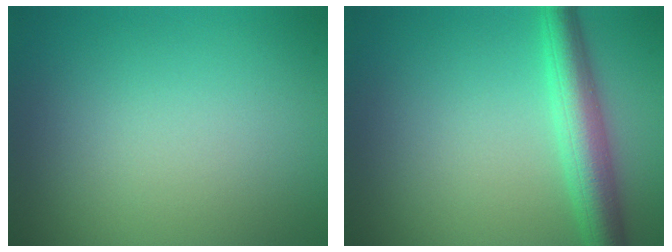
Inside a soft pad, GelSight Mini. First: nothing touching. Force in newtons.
{"total": 4.7, "press": 4.7, "slide": 0.1}